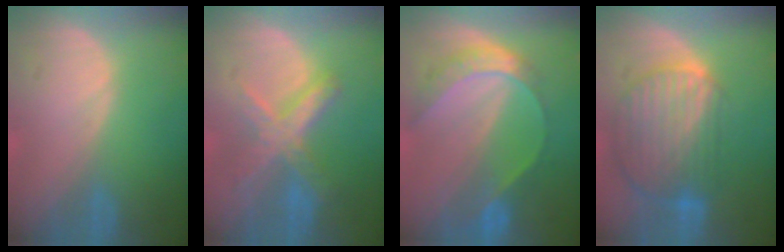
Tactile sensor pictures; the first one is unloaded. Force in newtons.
{"total": 7.2, "press": 6.1, "slide": 3.7}
{"total": 7.2, "press": 6.1, "slide": 4.0}
{"total": 10.3, "press": 8.8, "slide": 5.4}